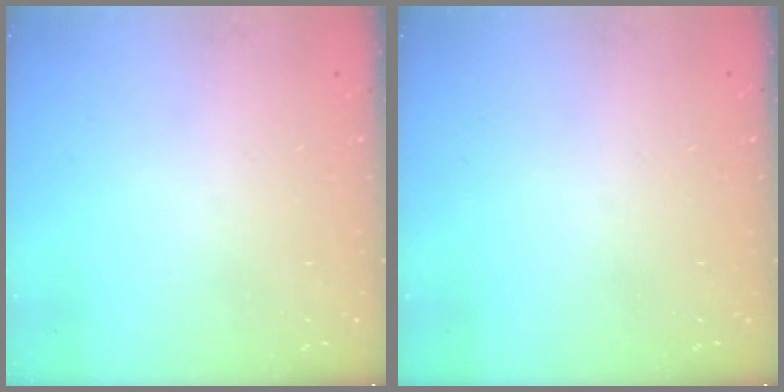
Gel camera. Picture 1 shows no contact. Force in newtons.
{"total": 0.0}